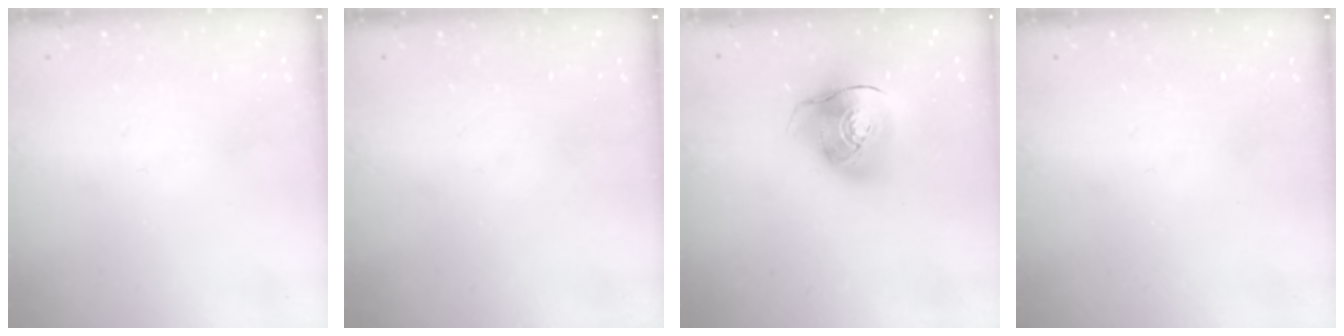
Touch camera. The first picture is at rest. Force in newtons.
{"total": 0.0}
{"total": 12.8, "press": 12.6, "slide": 2.1}
{"total": 0.0}